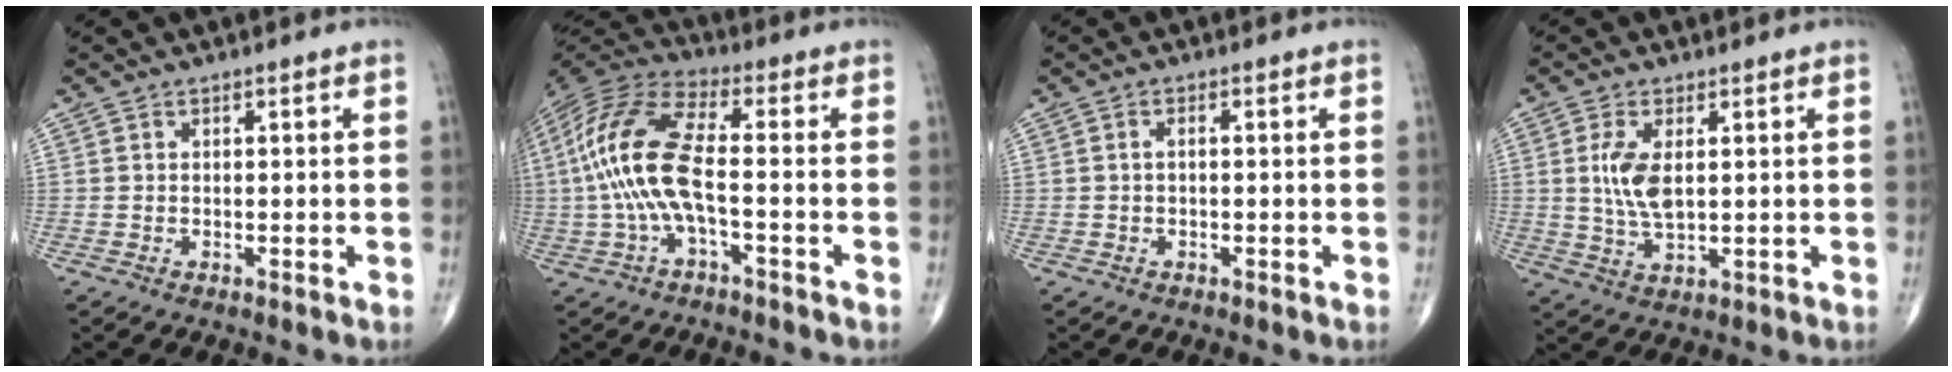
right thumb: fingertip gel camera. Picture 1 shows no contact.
{"total": 15.4, "force": [-1.4, 5.4, 14.3], "torque": [-0.321, 0.036, -0.031]}
{"total": 1.1, "force": [0.0, 0.5, 1.0], "torque": [-0.018, 0.006, 0.000]}
{"total": 6.8, "force": [1.1, 3.0, 6.0], "torque": [-0.125, -0.010, 0.026]}